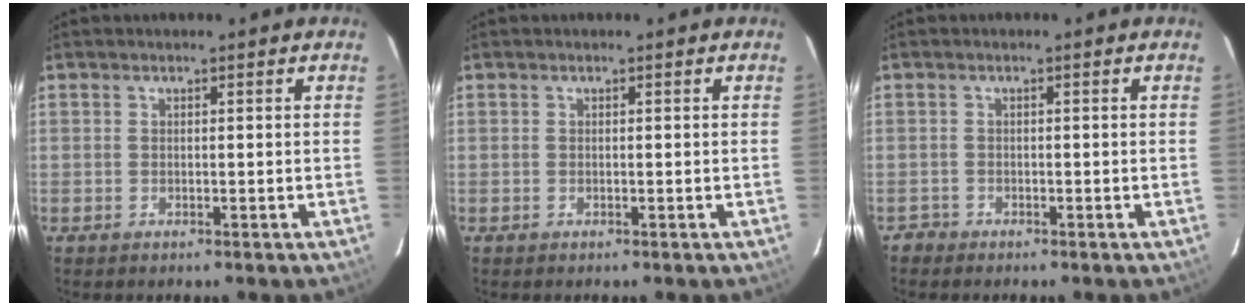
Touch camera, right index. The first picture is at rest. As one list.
[{"total": 0.0}, {"total": 1.4, "force": [-1.2, 0.8, -0.2], "torque": [-0.001, 0.005, -0.023]}]